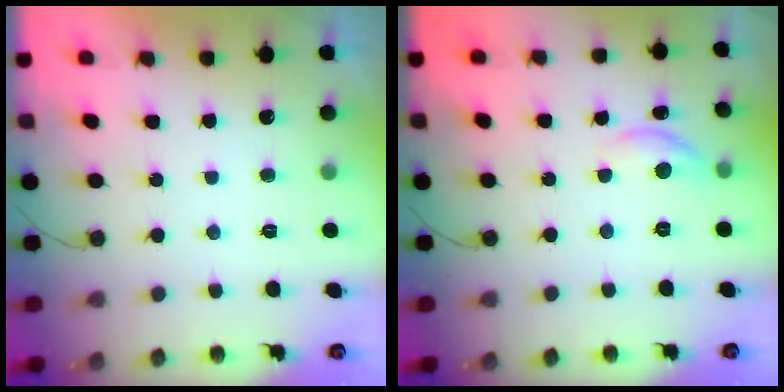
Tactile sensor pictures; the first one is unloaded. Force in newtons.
{"total": 6.1, "press": 6.0, "slide": 0.6}